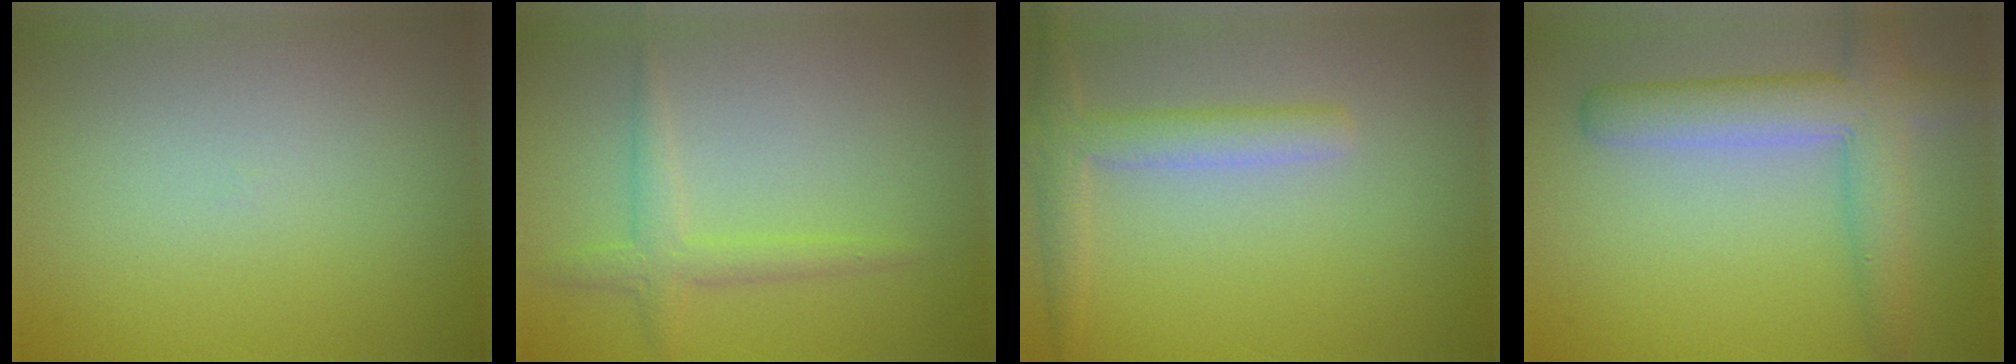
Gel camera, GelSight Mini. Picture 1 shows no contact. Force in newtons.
{"total": 2.1, "press": 2.1, "slide": 0.1}
{"total": 3.0, "press": 3.0, "slide": 0.1}
{"total": 5.4, "press": 5.4, "slide": 0.3}